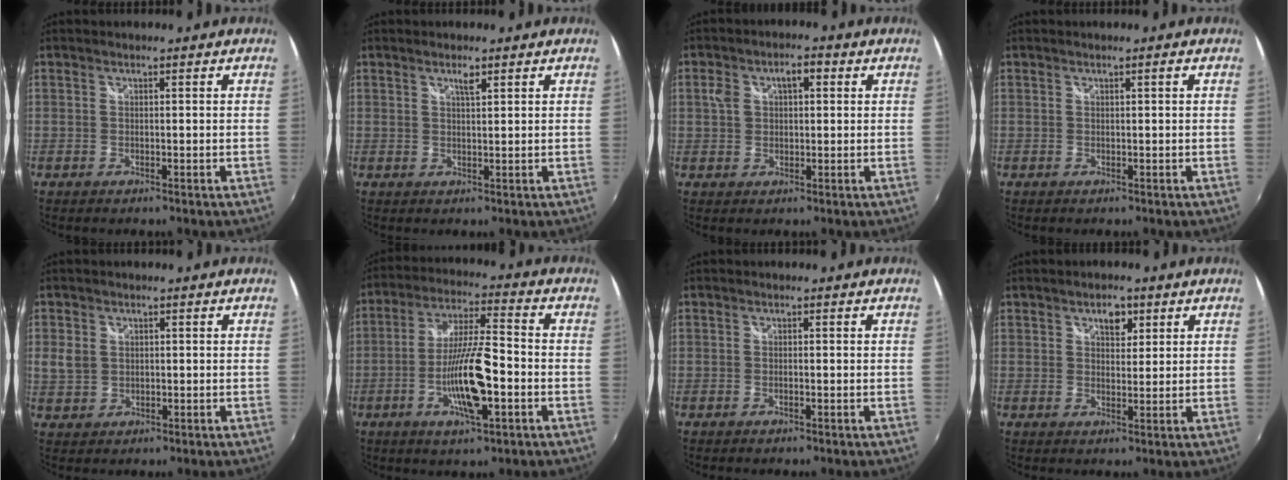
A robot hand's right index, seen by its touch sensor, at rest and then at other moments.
{"total": 1.7, "force": [1.1, 0.3, 1.2], "torque": [-0.019, 0.002, 0.018]}
{"total": 5.3, "force": [1.3, 3.5, 3.7], "torque": [-0.068, 0.019, 0.021]}
{"total": 0.5, "force": [0.1, -0.1, 0.5], "torque": [-0.006, 0.003, 0.000]}
{"total": 3.8, "force": [0.5, 3.2, 1.9], "torque": [-0.040, 0.000, 0.013]}
{"total": 12.8, "force": [-4.1, 2.5, 11.8], "torque": [-0.231, -0.007, -0.075]}
{"total": 0.5, "force": [-0.3, 0.1, 0.4], "torque": [-0.008, 0.001, -0.006]}
{"total": 3.5, "force": [1.8, 2.3, 2.0], "torque": [-0.024, 0.008, 0.029]}